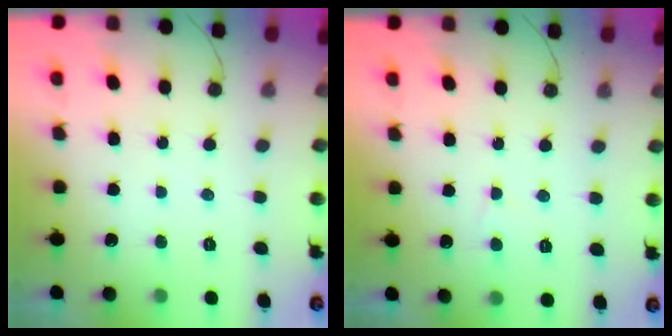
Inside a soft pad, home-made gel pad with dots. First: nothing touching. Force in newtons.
{"total": 2.5, "press": 2.4, "slide": 0.4}